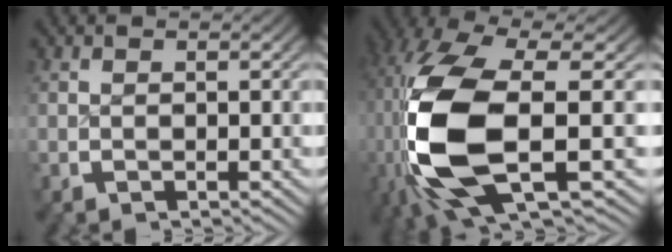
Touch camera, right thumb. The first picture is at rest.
{"total": 16.4, "force": [-0.9, 8.1, 14.3], "torque": [-0.347, -0.041, 0.014]}